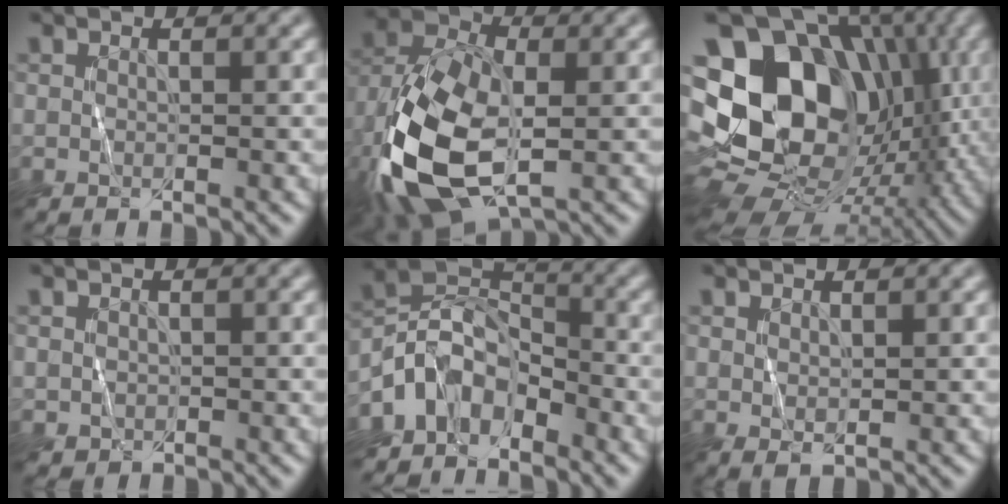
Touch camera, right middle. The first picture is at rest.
{"total": 13.3, "force": [-4.4, 7.4, 10.2], "torque": [-0.238, -0.022, -0.083]}
{"total": 19.9, "force": [2.0, 14.9, 13.0], "torque": [-0.228, 0.000, 0.053]}
{"total": 0.9, "force": [0.0, 0.9, 0.1], "torque": [0.002, -0.004, -0.001]}
{"total": 5.6, "force": [-3.7, 3.3, 2.7], "torque": [-0.035, 0.004, -0.084]}
{"total": 1.0, "force": [0.6, 0.5, 0.7], "torque": [-0.014, -0.004, 0.017]}